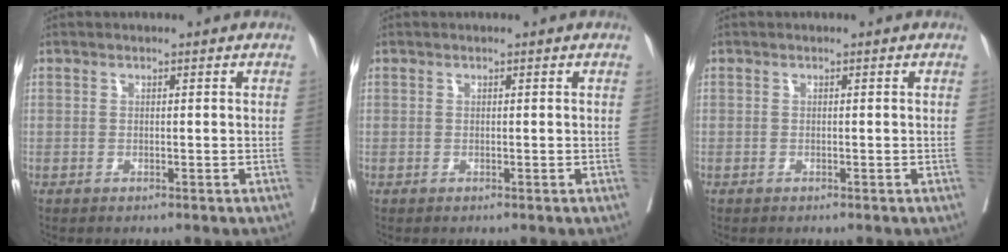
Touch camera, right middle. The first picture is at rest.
{"total": 0.0}
{"total": 0.0}